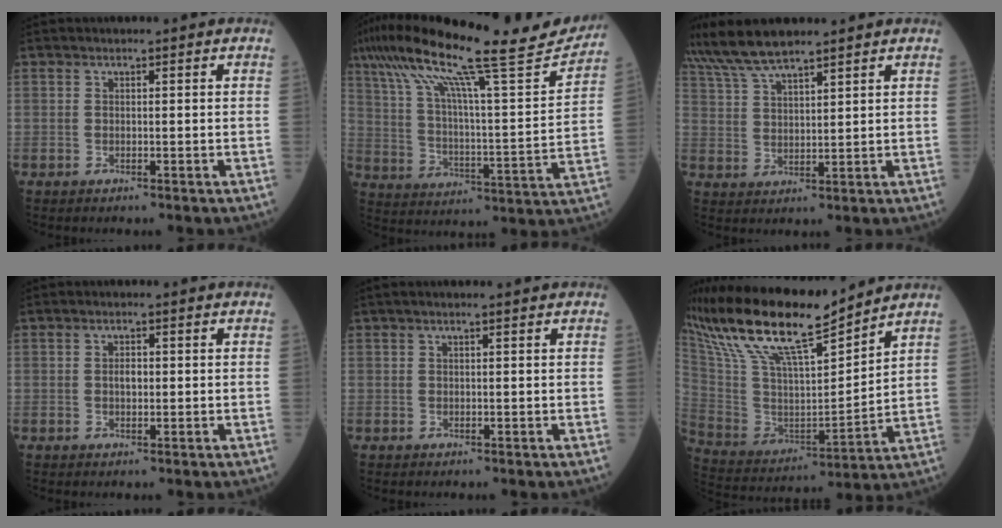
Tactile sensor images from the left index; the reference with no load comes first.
{"total": 26.3, "force": [21.4, 2.0, 15.2], "torque": [-0.271, 0.010, 0.318]}
{"total": 7.9, "force": [7.0, 0.7, 3.6], "torque": [-0.085, 0.025, 0.140]}
{"total": 1.5, "force": [0.0, 0.8, 1.3], "torque": [-0.024, -0.001, 0.000]}
{"total": 1.7, "force": [1.3, -0.1, 1.1], "torque": [-0.017, 0.012, 0.019]}
{"total": 21.4, "force": [17.1, 3.2, 12.5], "torque": [-0.246, 0.013, 0.325]}